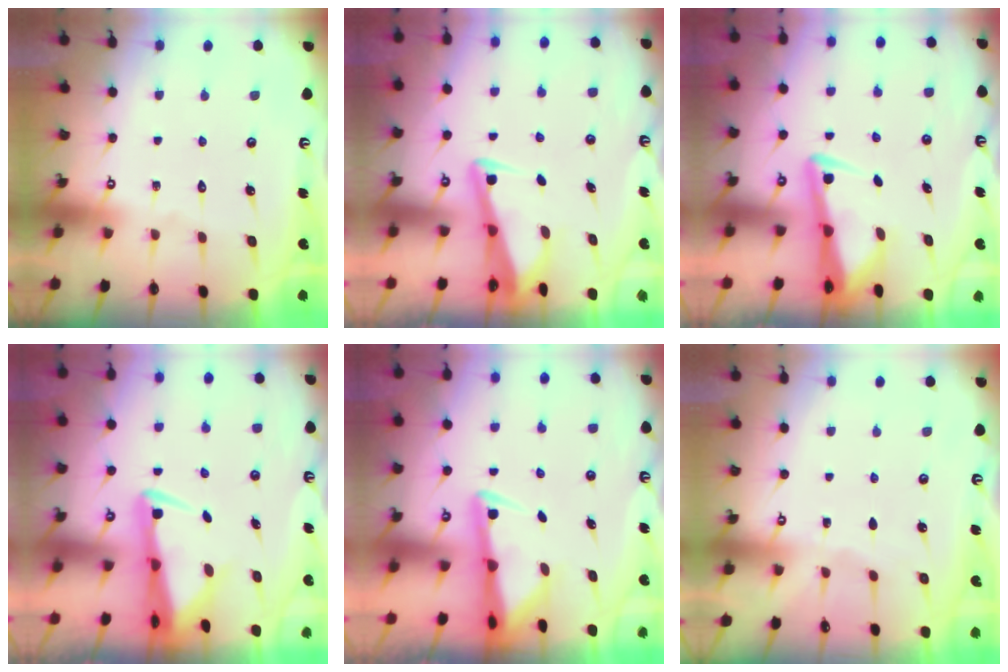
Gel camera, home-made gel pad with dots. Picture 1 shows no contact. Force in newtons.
{"total": 3.2, "press": 3.2, "slide": 0.3}
{"total": 3.8, "press": 3.7, "slide": 0.6}
{"total": 3.4, "press": 3.3, "slide": 0.6}
{"total": 3.0, "press": 2.9, "slide": 0.6}
{"total": 1.5, "press": 1.5, "slide": 0.3}